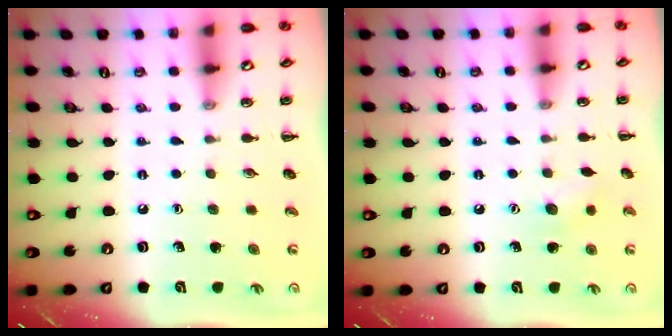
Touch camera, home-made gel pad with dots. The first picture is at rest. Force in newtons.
{"total": 7.1, "press": 7.0, "slide": 1.4}